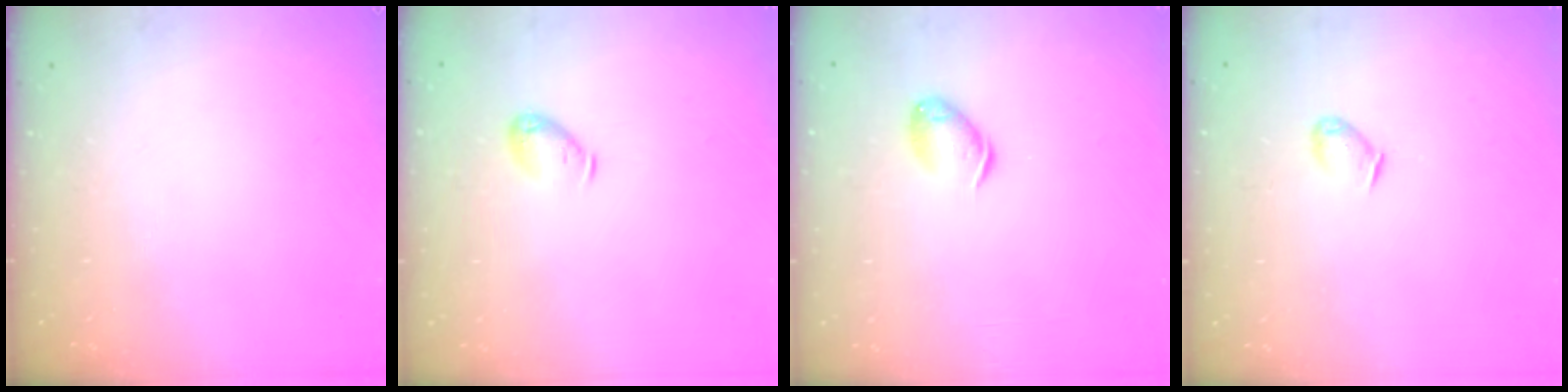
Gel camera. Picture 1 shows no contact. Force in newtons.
{"total": 6.2, "press": 6.2, "slide": 0.7}
{"total": 8.9, "press": 8.9, "slide": 0.9}
{"total": 3.8, "press": 3.8, "slide": 0.6}